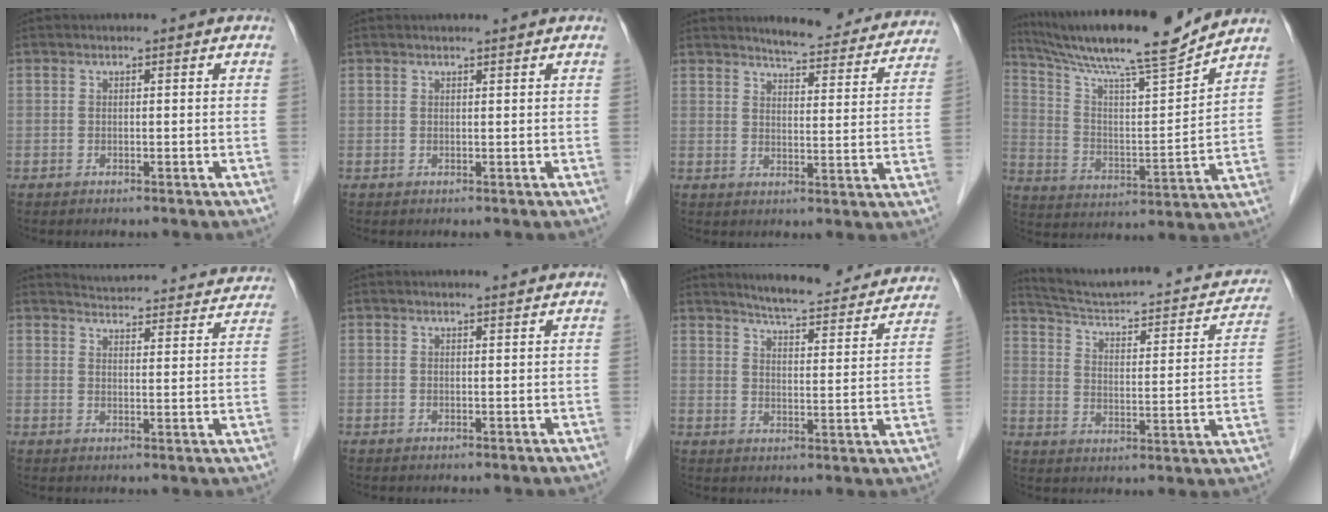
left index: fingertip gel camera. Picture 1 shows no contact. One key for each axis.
{"total": 1.2, "fx": 1.1, "fy": -0.2, "fz": 0.4, "tx": -0.009, "ty": 0.002, "tz": 0.021}
{"total": 14.2, "fx": 13.4, "fy": 2.5, "fz": 3.9, "tx": -0.032, "ty": -0.024, "tz": 0.149}
{"total": 18.1, "fx": 16.0, "fy": -0.3, "fz": 8.4, "tx": -0.152, "ty": -0.004, "tz": 0.263}
{"total": 21.3, "fx": 20.5, "fy": 3.6, "fz": 4.7, "tx": -0.062, "ty": -0.029, "tz": 0.242}
{"total": 1.7, "fx": 1.6, "fy": -0.1, "fz": 0.5, "tx": -0.010, "ty": 0.001, "tz": 0.025}
{"total": 17.6, "fx": 16.4, "fy": 2.5, "fz": 5.7, "tx": -0.072, "ty": -0.025, "tz": 0.203}
{"total": 22.8, "fx": 20.2, "fy": 4.4, "fz": 9.7, "tx": -0.131, "ty": -0.009, "tz": 0.264}